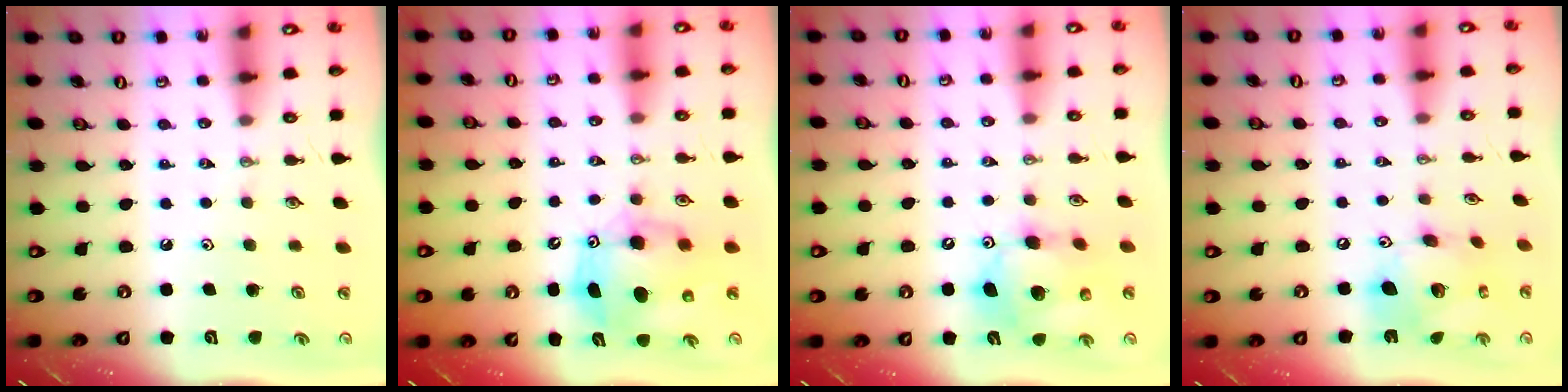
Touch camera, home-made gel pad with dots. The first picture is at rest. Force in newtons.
{"total": 9.4, "press": 9.1, "slide": 2.4}
{"total": 12.9, "press": 12.6, "slide": 2.9}
{"total": 15.6, "press": 15.6, "slide": 1.5}